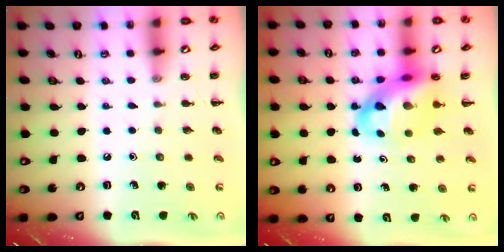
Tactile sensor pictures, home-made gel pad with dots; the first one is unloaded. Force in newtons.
{"total": 11.9, "press": 11.5, "slide": 3.1}